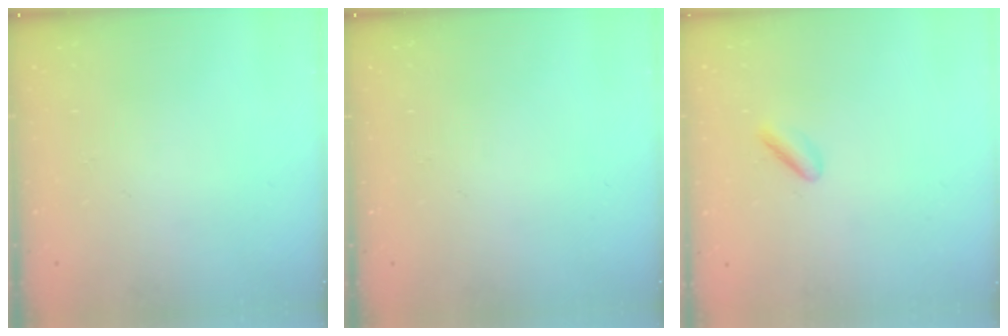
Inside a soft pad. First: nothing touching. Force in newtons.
{"total": 0.0}
{"total": 2.0, "press": 1.9, "slide": 0.6}